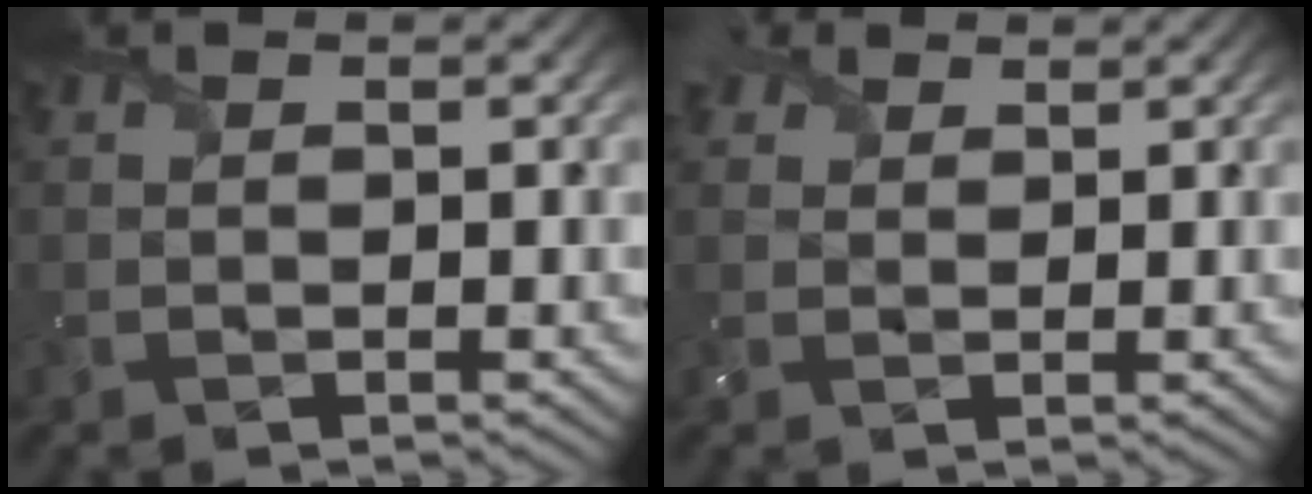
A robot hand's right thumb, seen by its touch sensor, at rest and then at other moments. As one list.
[{"total": 2.6, "force": [1.8, 1.7, 0.8], "torque": [-0.018, 0.006, 0.033]}]